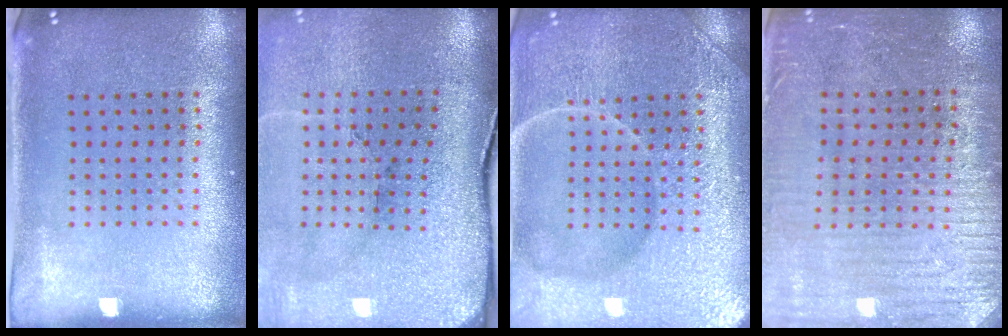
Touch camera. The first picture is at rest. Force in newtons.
{"total": 3.6, "press": 3.3, "slide": 1.5}
{"total": 7.2, "press": 7.1, "slide": 0.9}
{"total": 3.1, "press": 3.0, "slide": 0.9}